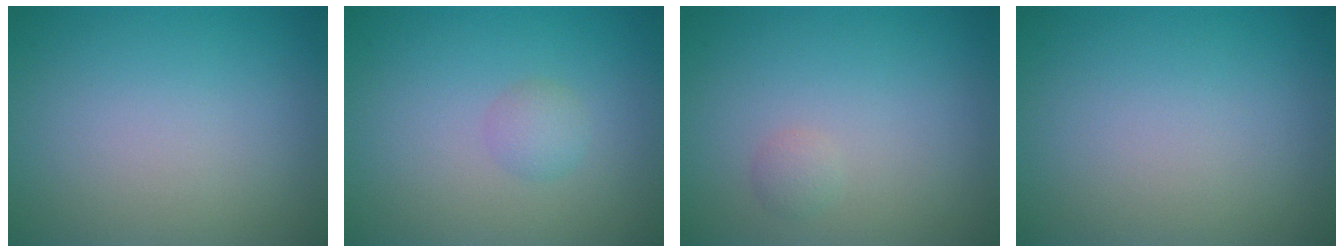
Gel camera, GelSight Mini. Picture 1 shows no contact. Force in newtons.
{"total": 1.3, "press": 1.3, "slide": 0.1}
{"total": 0.8, "press": 0.8, "slide": 0.1}
{"total": 0.0}